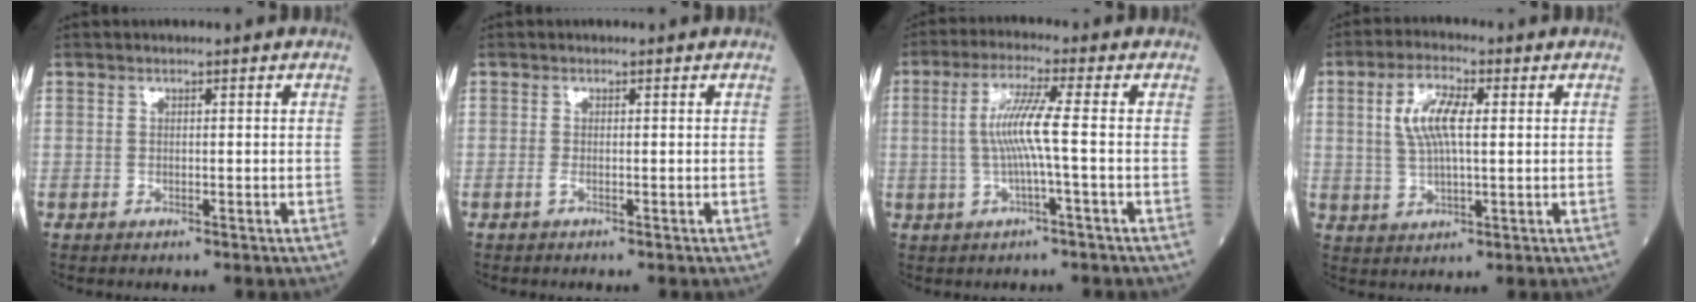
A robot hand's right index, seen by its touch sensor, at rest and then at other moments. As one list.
[{"total": 0.6, "force": [-0.4, -0.1, 0.4], "torque": [-0.007, 0.000, -0.010]}, {"total": 6.8, "force": [-0.3, -0.7, 6.7], "torque": [-0.138, 0.007, -0.006]}, {"total": 7.7, "force": [1.8, 2.1, 7.1], "torque": [-0.150, 0.009, 0.037]}]